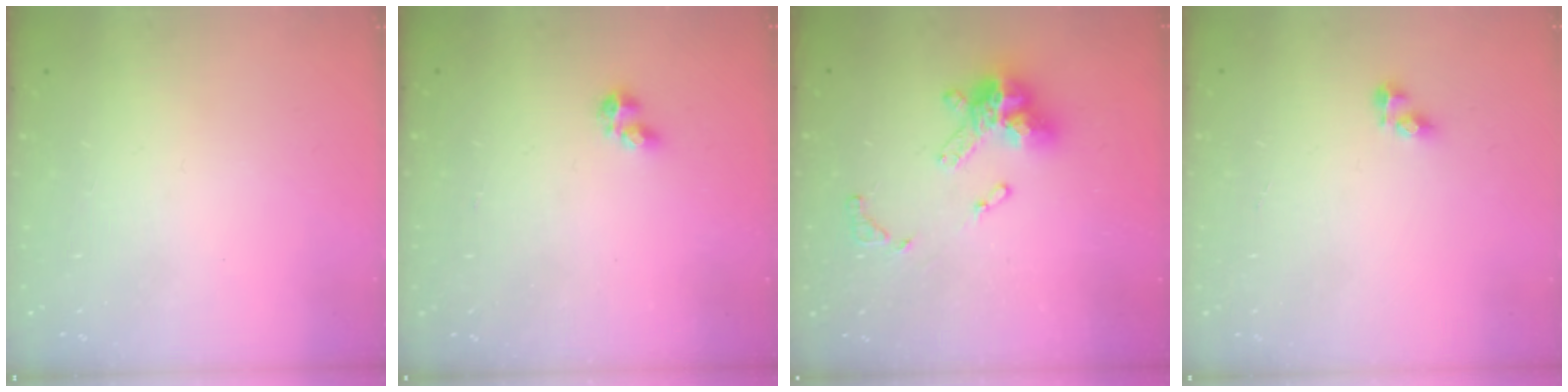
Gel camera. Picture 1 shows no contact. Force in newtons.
{"total": 2.3, "press": 2.2, "slide": 0.6}
{"total": 14.7, "press": 14.6, "slide": 1.6}
{"total": 3.4, "press": 3.4, "slide": 0.4}